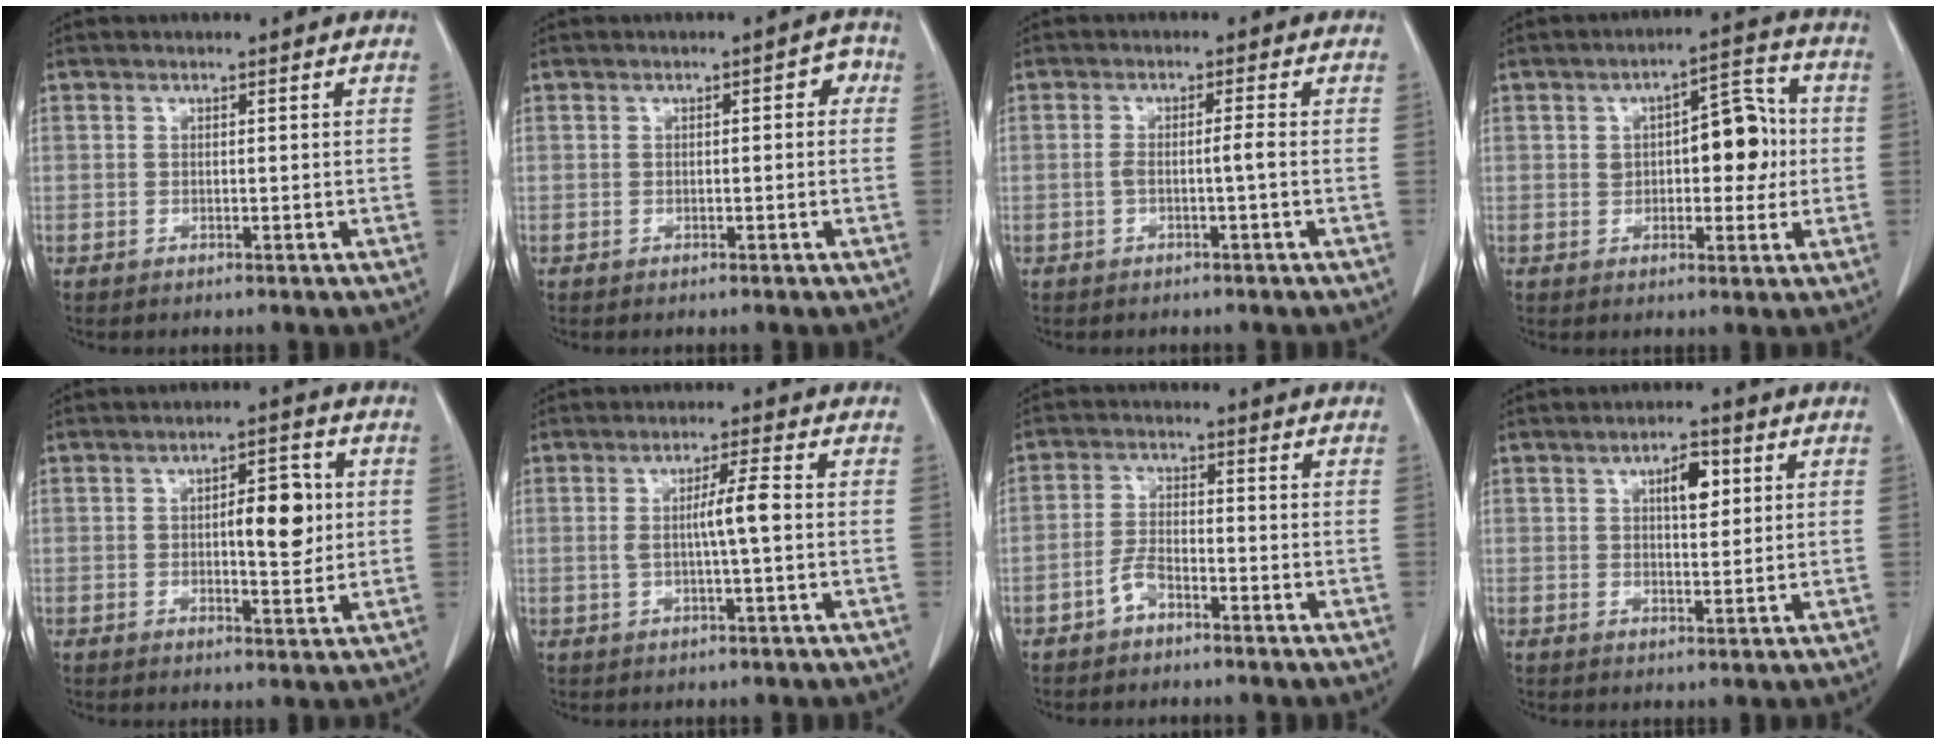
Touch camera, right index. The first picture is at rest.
{"total": 2.2, "force": [0.2, 1.0, 1.9], "torque": [-0.017, 0.013, -0.002]}
{"total": 2.1, "force": [-0.6, -0.2, 2.0], "torque": [-0.037, 0.004, -0.009]}
{"total": 8.7, "force": [0.6, 3.9, 7.8], "torque": [-0.103, 0.029, 0.012]}
{"total": 7.1, "force": [0.7, 2.5, 6.6], "torque": [-0.093, 0.005, 0.012]}
{"total": 4.6, "force": [0.0, 0.0, 4.6], "torque": [-0.082, 0.002, 0.000]}
{"total": 3.2, "force": [-2.1, 1.6, 1.9], "torque": [-0.040, 0.009, -0.037]}
{"total": 4.6, "force": [1.7, 1.7, 3.9], "torque": [-0.063, 0.004, 0.027]}